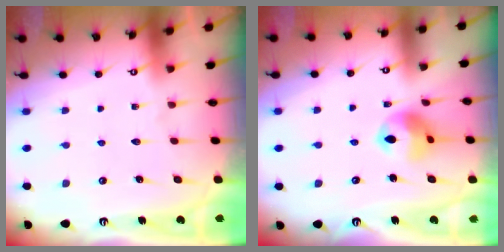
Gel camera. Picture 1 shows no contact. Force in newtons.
{"total": 10.5, "press": 10.4, "slide": 1.5}